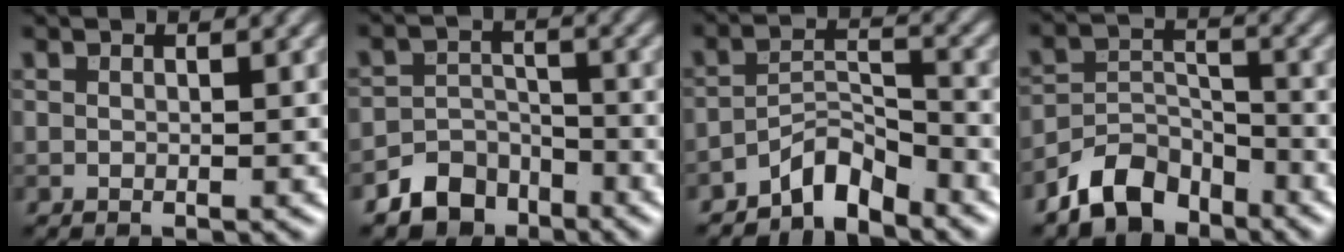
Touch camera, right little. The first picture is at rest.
{"total": 4.3, "force": [-3.1, 2.8, 1.0], "torque": [-0.006, -0.002, -0.056]}
{"total": 3.9, "force": [-3.3, 1.1, 1.6], "torque": [-0.022, 0.014, -0.069]}
{"total": 5.7, "force": [-4.4, 3.0, 2.0], "torque": [-0.028, -0.002, -0.088]}